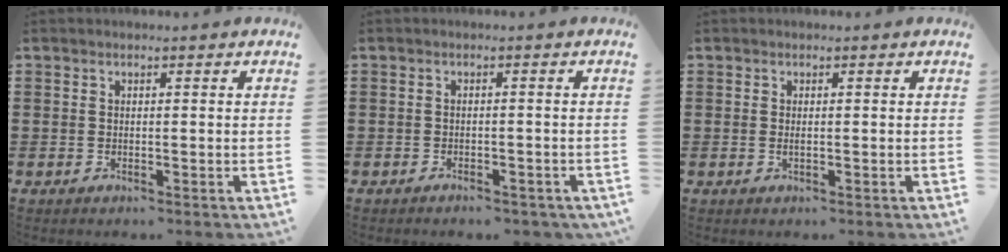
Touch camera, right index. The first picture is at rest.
{"total": 1.5, "force": [-1.4, 0.1, 0.2], "torque": [-0.009, 0.000, -0.030]}
{"total": 0.7, "force": [-0.1, 0.1, 0.7], "torque": [-0.012, -0.002, 0.000]}